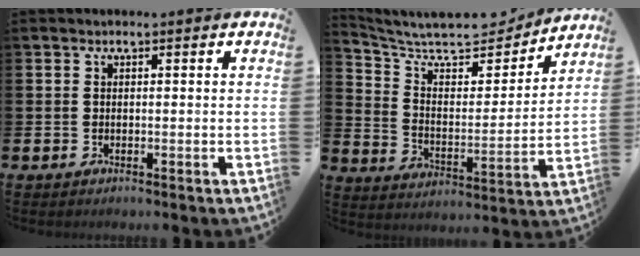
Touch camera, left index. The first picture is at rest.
{"total": 9.2, "force": [8.2, 2.6, 3.1], "torque": [-0.089, -0.063, 0.139]}